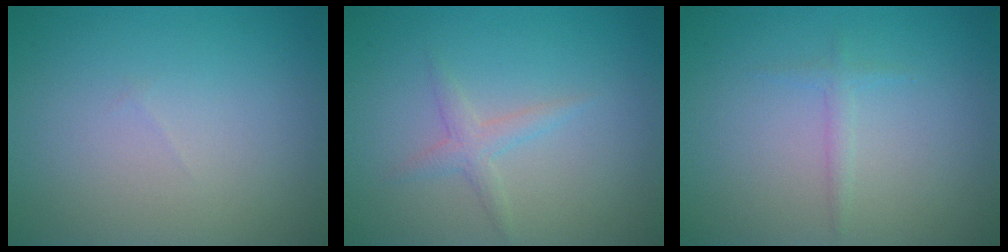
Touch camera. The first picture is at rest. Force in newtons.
{"total": 1.6, "press": 1.6, "slide": 0.1}
{"total": 0.9, "press": 0.9, "slide": 0.0}